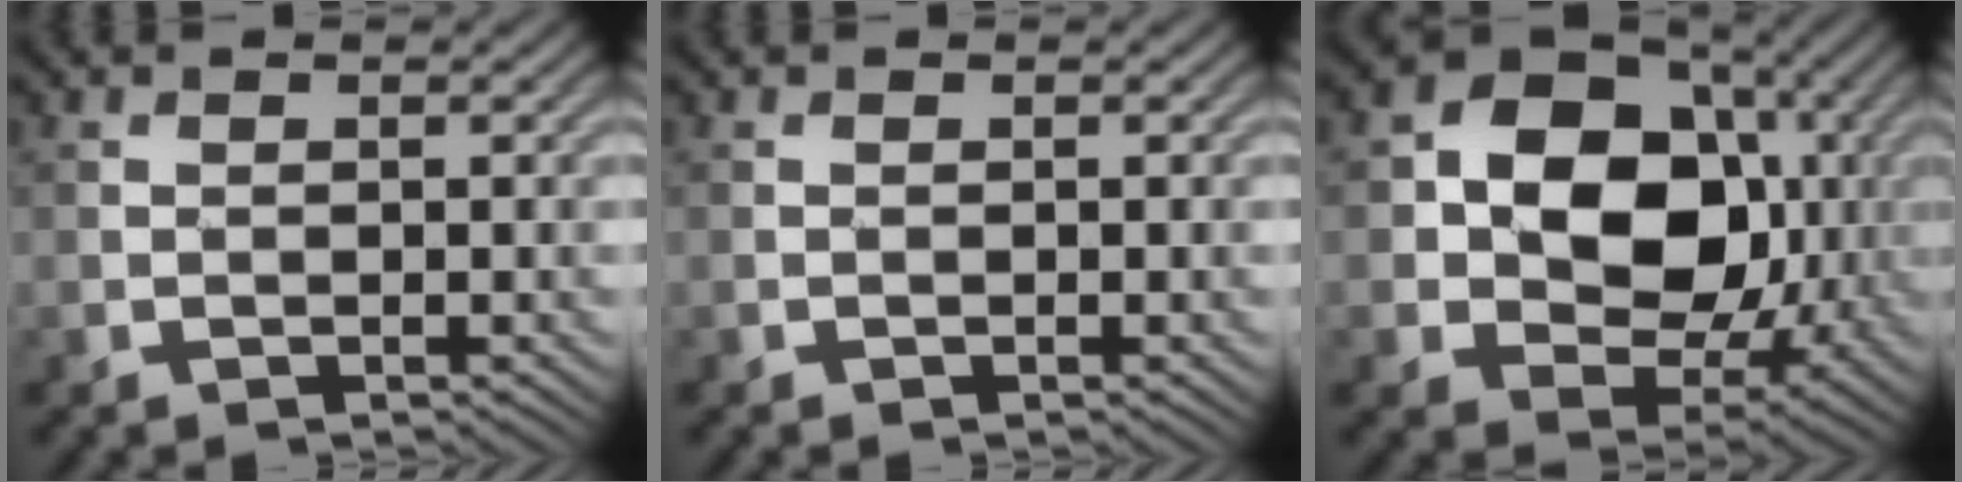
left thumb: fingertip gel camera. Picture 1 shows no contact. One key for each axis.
{"total": 0.0}
{"total": 13.6, "fx": 1.3, "fy": 10.4, "fz": 8.7, "tx": -0.150, "ty": 0.001, "tz": 0.016}